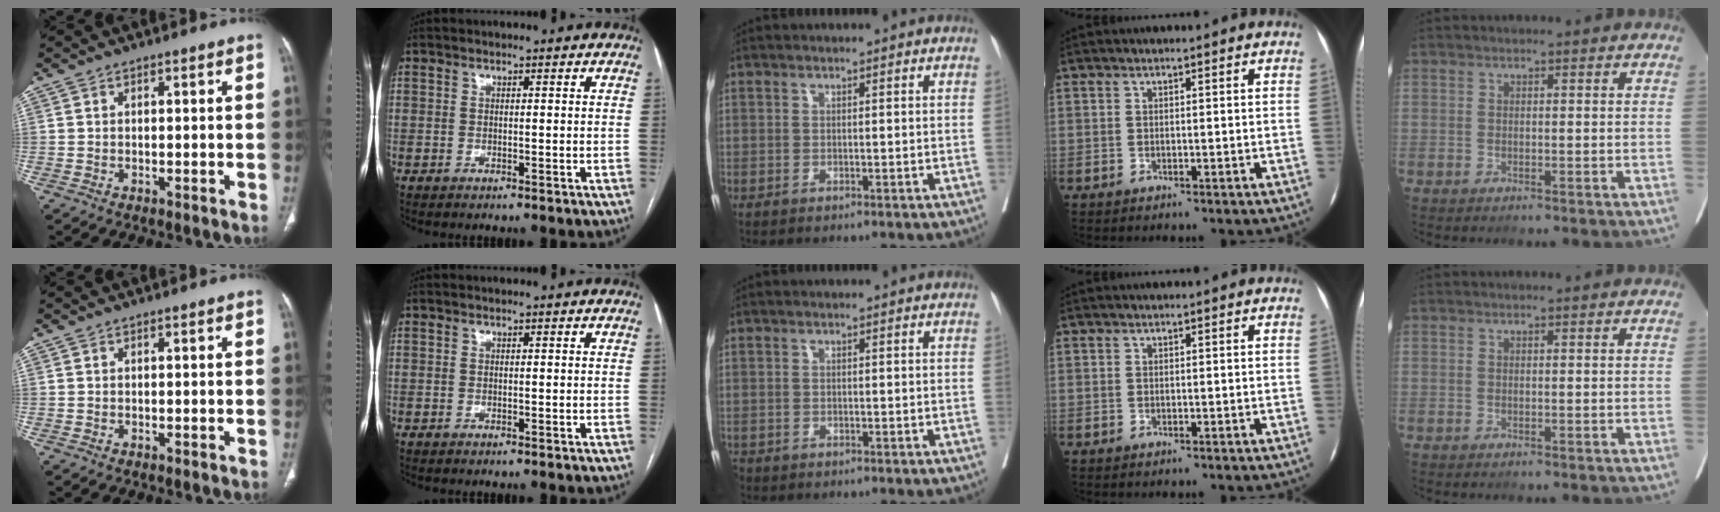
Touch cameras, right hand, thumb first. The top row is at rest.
{"middle": {"total": 1.2, "force": [-0.9, 0.8, 0.3], "torque": [-0.010, -0.004, -0.015]}}